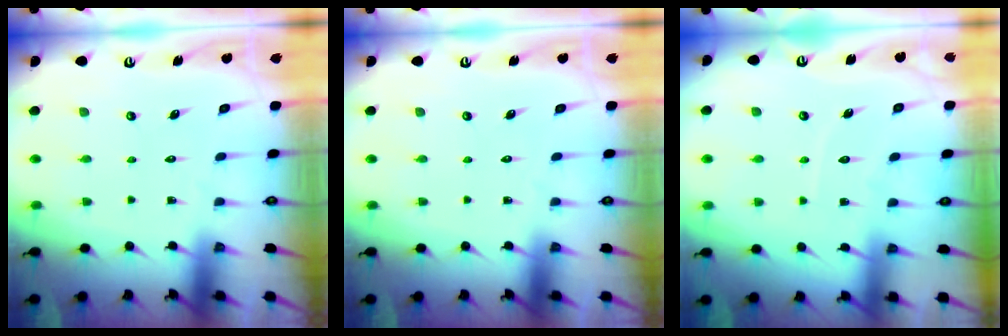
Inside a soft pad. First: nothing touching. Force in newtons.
{"total": 0.0}
{"total": 4.4, "press": 4.3, "slide": 0.5}